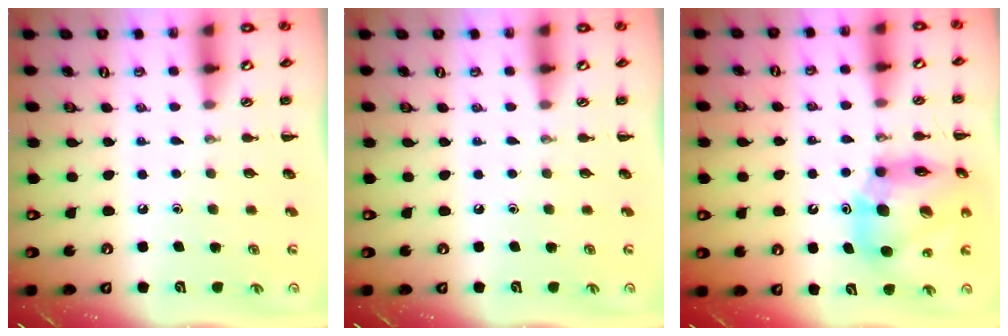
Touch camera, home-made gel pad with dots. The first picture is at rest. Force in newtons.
{"total": 0.0}
{"total": 16.7, "press": 16.0, "slide": 4.7}